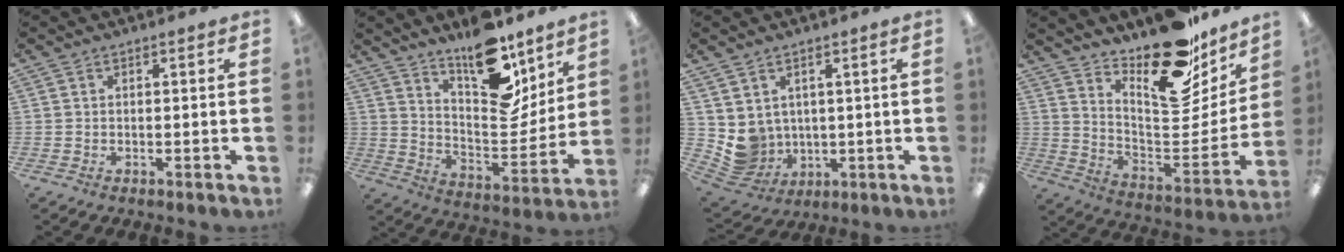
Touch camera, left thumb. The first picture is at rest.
{"total": 17.3, "force": [13.4, 6.9, 8.5], "torque": [-0.122, -0.105, 0.231]}
{"total": 6.8, "force": [2.5, 6.2, 1.1], "torque": [-0.058, -0.027, 0.056]}
{"total": 22.2, "force": [16.6, 9.4, 11.3], "torque": [-0.125, -0.140, 0.281]}